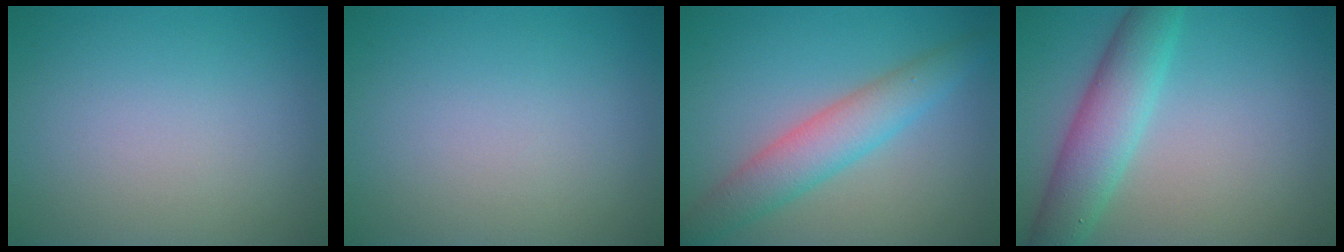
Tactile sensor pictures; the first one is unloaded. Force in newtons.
{"total": 0.0}
{"total": 4.5, "press": 4.5, "slide": 0.1}
{"total": 5.2, "press": 5.2, "slide": 0.0}